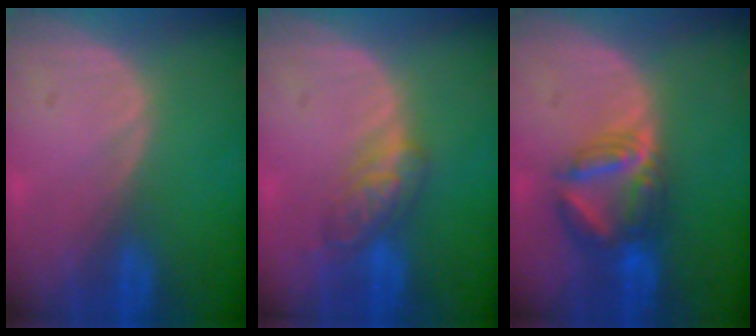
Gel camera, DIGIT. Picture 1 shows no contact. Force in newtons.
{"total": 5.4, "press": 5.0, "slide": 2.1}
{"total": 6.4, "press": 6.3, "slide": 0.9}